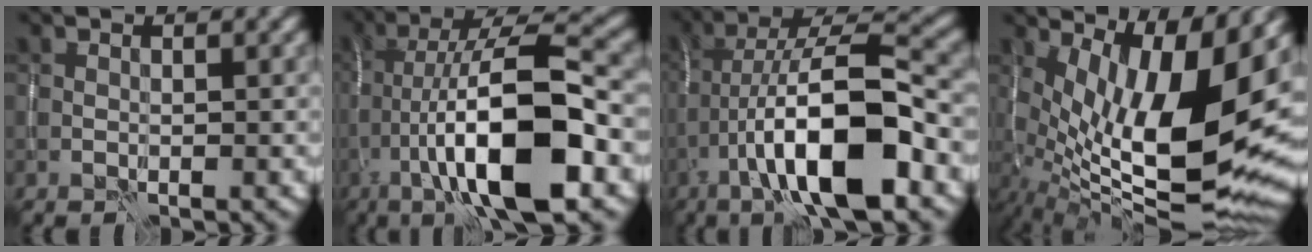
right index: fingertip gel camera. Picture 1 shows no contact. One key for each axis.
{"total": 12.9, "fx": -4.2, "fy": 3.1, "fz": 11.8, "tx": -0.196, "ty": 0.018, "tz": -0.071}
{"total": 12.1, "fx": -5.1, "fy": 3.2, "fz": 10.5, "tx": -0.179, "ty": 0.016, "tz": -0.087}
{"total": 14.8, "fx": 2.0, "fy": 5.8, "fz": 13.5, "tx": -0.231, "ty": -0.005, "tz": 0.043}